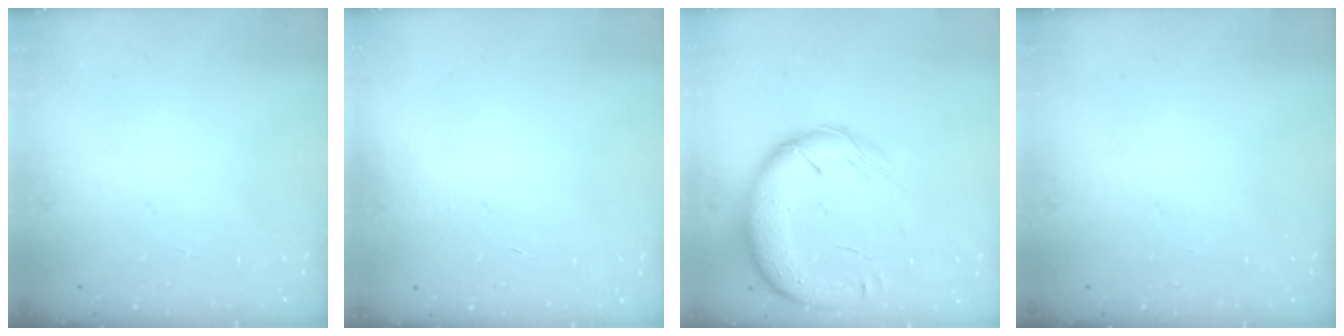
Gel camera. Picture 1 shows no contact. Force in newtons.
{"total": 0.0}
{"total": 17.5, "press": 17.1, "slide": 4.0}
{"total": 0.0}